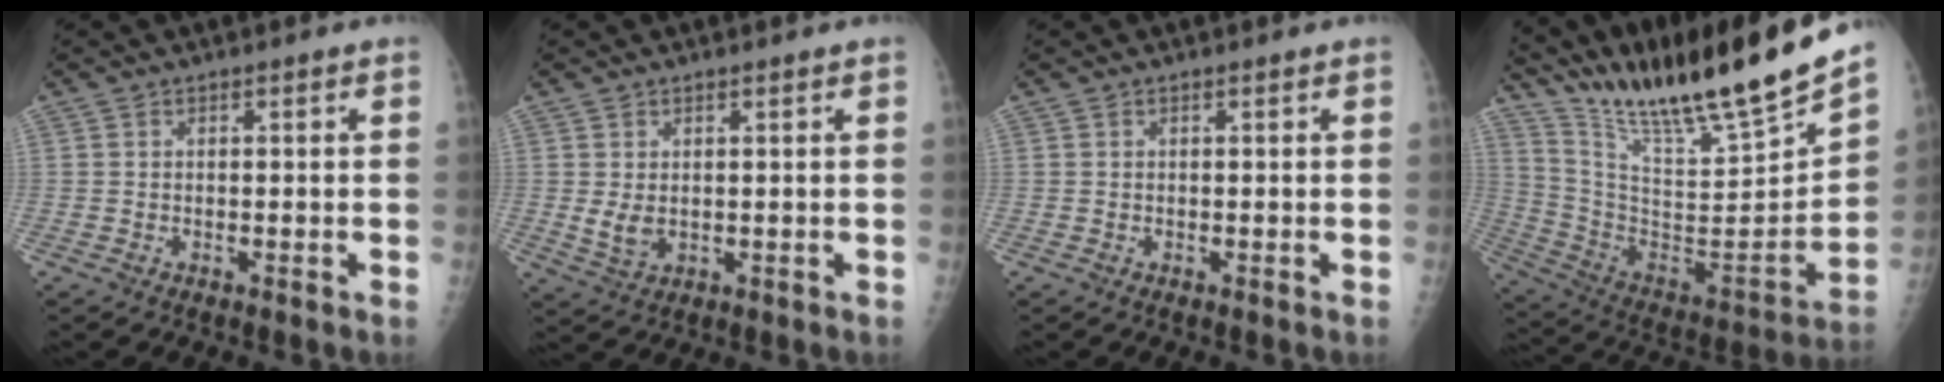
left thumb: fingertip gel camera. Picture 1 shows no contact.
{"total": 3.3, "force": [0.6, 2.1, 2.5], "torque": [-0.041, -0.012, 0.019]}
{"total": 0.0}
{"total": 26.6, "force": [22.8, 1.4, 13.7], "torque": [-0.212, -0.135, 0.381]}